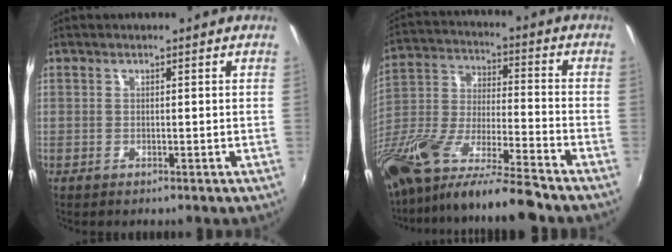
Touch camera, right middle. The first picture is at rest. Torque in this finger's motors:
{"motor_torque": [1.08, -1.06, 0.32, 0.21]}